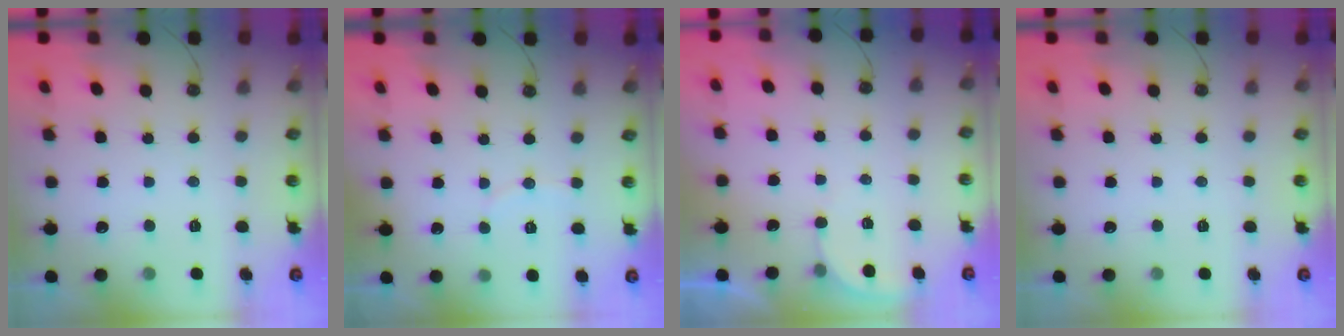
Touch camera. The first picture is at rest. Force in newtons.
{"total": 3.3, "press": 3.3, "slide": 0.4}
{"total": 1.9, "press": 1.9, "slide": 0.1}
{"total": 0.0}